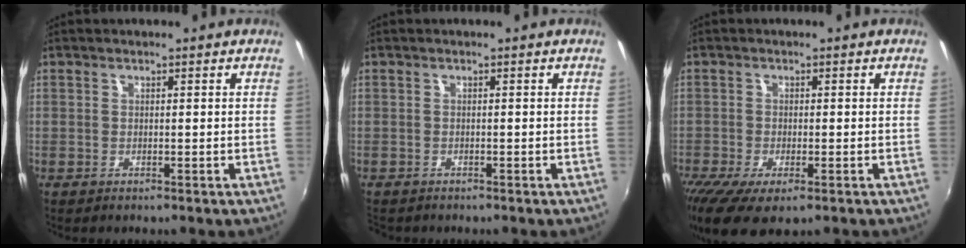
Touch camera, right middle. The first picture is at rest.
{"total": 1.1, "force": [-1.0, 0.5, 0.2], "torque": [-0.009, -0.003, -0.015]}
{"total": 9.8, "force": [-5.6, 3.3, 7.3], "torque": [-0.163, -0.047, -0.093]}